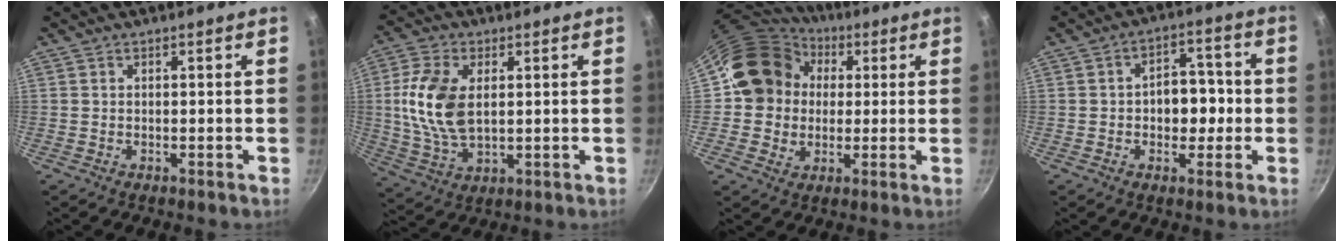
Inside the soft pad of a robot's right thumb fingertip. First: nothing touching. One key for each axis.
{"total": 13.3, "fx": 1.8, "fy": 7.6, "fz": 10.8, "tx": -0.224, "ty": -0.005, "tz": 0.039}
{"total": 17.0, "fx": 2.3, "fy": 14.4, "fz": 8.6, "tx": -0.142, "ty": 0.026, "tz": 0.039}
{"total": 8.1, "fx": -0.7, "fy": 5.5, "fz": 6.0, "tx": -0.048, "ty": 0.023, "tz": -0.015}